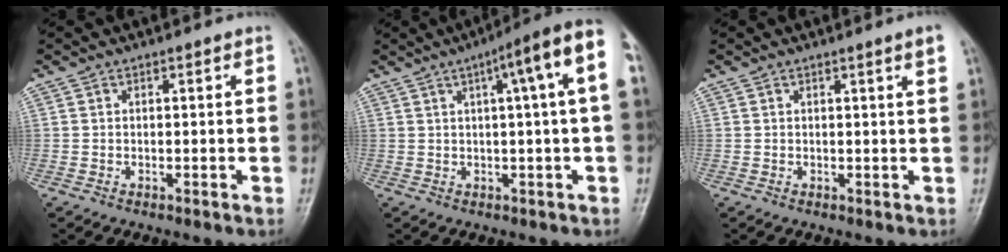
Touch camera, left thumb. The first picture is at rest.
{"total": 9.9, "force": [2.8, 0.1, 9.5], "torque": [-0.130, 0.025, 0.033]}
{"total": 1.8, "force": [1.0, -0.4, 1.5], "torque": [-0.019, -0.006, 0.015]}